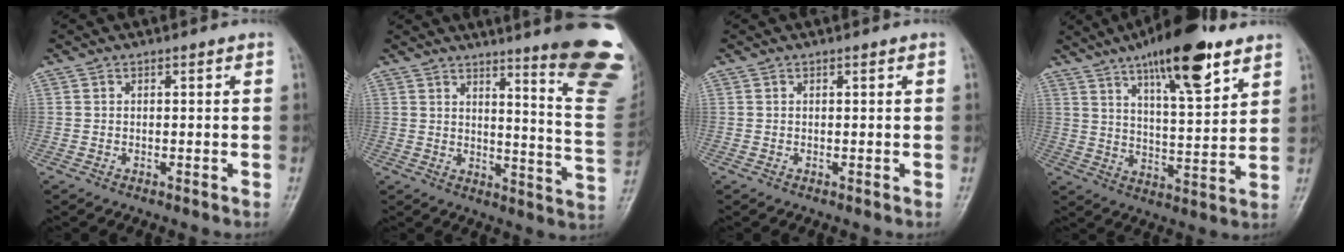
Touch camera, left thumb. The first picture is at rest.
{"total": 20.8, "force": [13.8, 2.6, 15.3], "torque": [-0.167, -0.109, 0.165]}
{"total": 0.0}
{"total": 17.1, "force": [10.6, 5.0, 12.5], "torque": [-0.170, -0.047, 0.170]}